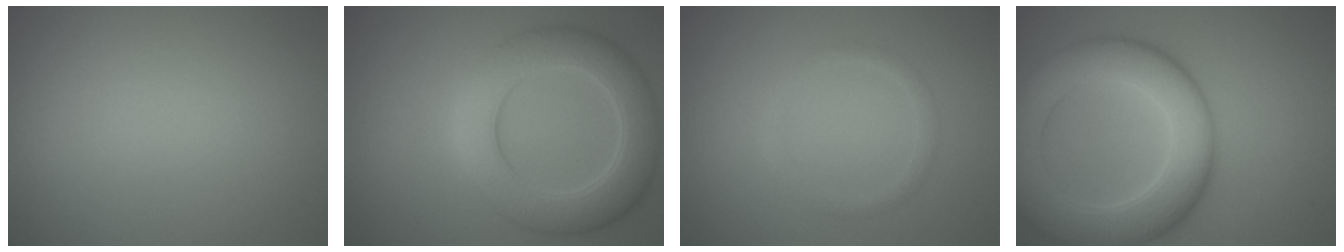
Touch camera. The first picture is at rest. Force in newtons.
{"total": 6.6, "press": 6.6, "slide": 0.2}
{"total": 1.2, "press": 1.2, "slide": 0.1}
{"total": 9.5, "press": 9.5, "slide": 0.4}